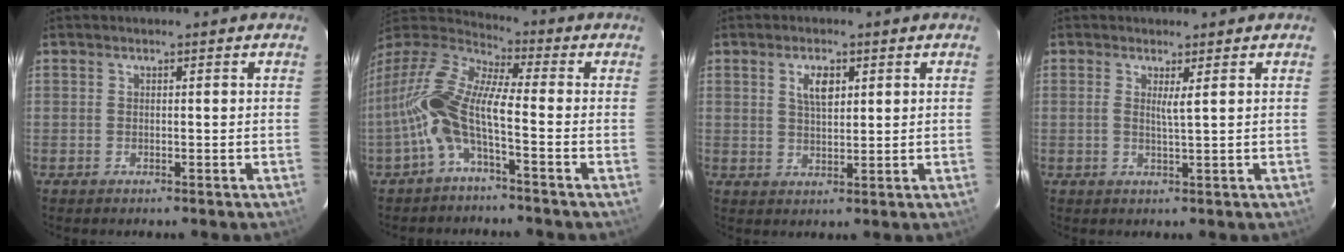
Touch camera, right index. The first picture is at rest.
{"total": 13.6, "force": [-3.7, 3.7, 12.5], "torque": [-0.248, 0.007, -0.081]}
{"total": 4.3, "force": [1.7, 2.0, 3.4], "torque": [-0.059, 0.005, 0.031]}
{"total": 1.8, "force": [0.7, -0.4, 1.7], "torque": [-0.030, -0.005, 0.011]}